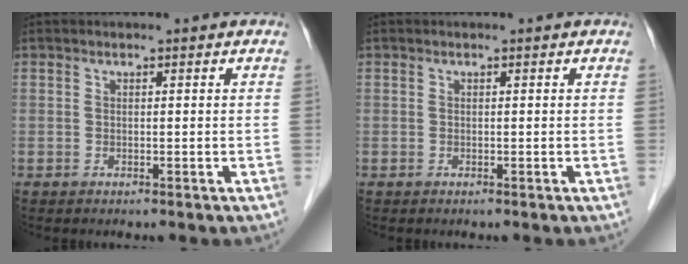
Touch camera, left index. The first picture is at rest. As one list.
[{"total": 0.0}]